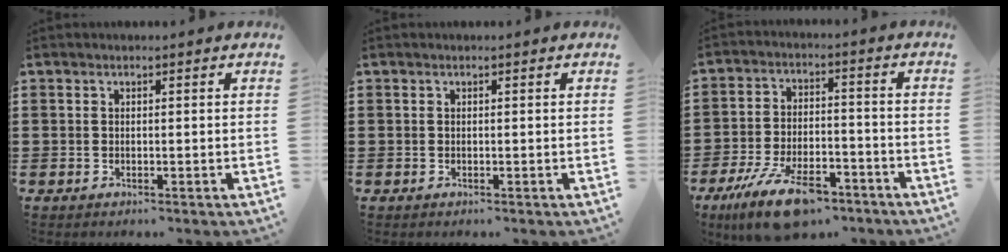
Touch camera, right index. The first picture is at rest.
{"total": 0.0}
{"total": 11.6, "force": [-8.1, 4.1, 7.3], "torque": [-0.148, 0.021, -0.150]}